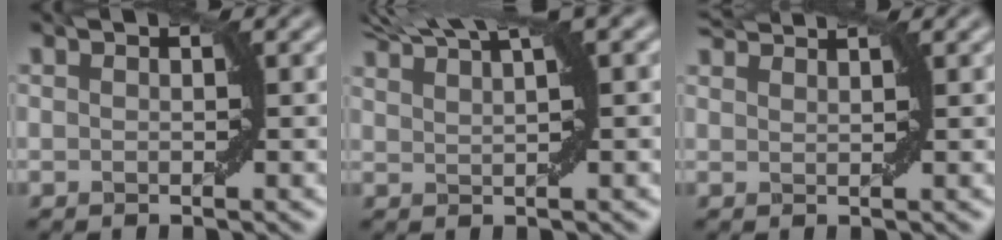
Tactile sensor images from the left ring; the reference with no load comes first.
{"total": 6.7, "force": [5.3, 1.1, 4.0], "torque": [-0.063, 0.029, 0.066]}
{"total": 2.8, "force": [2.7, 0.1, 0.8], "torque": [-0.008, 0.009, 0.041]}